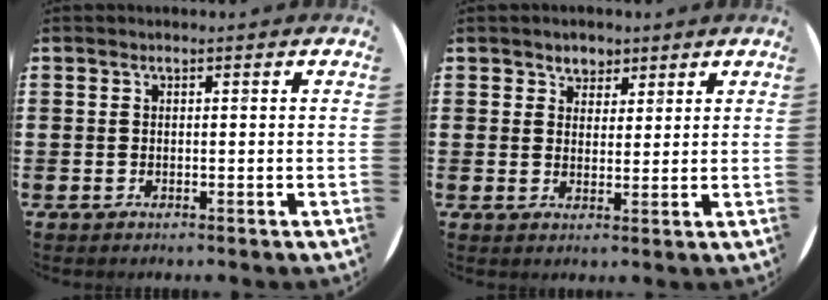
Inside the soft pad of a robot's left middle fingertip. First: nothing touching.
{"total": 2.7, "force": [2.2, 1.7, -0.2], "torque": [0.004, 0.002, 0.040]}